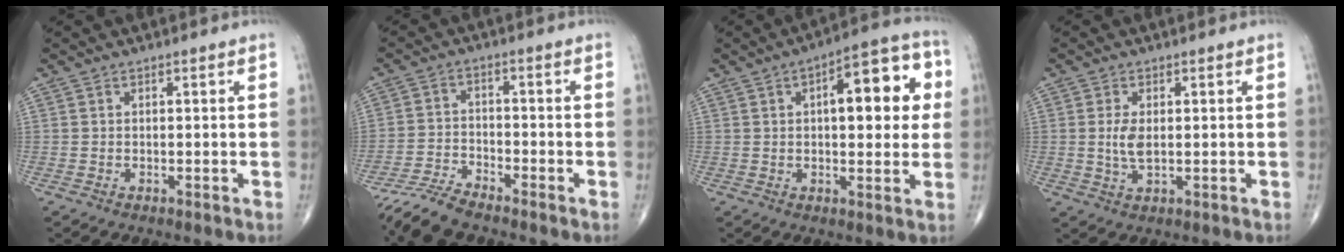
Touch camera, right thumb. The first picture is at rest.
{"total": 6.1, "force": [-5.7, 0.7, 2.1], "torque": [-0.051, 0.017, -0.116]}
{"total": 14.8, "force": [3.0, 6.2, 13.1], "torque": [-0.138, 0.020, 0.035]}
{"total": 3.7, "force": [0.3, 1.7, 3.3], "torque": [-0.070, -0.010, 0.008]}